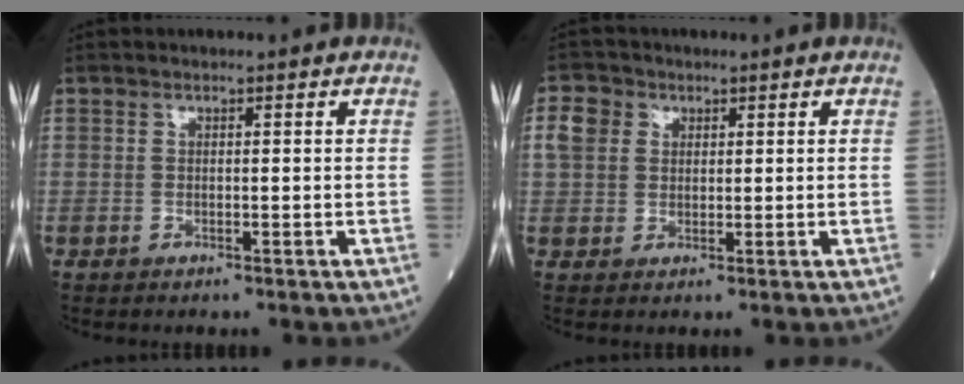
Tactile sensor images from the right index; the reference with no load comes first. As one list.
[{"total": 4.0, "force": [1.3, 3.4, 1.7], "torque": [-0.048, 0.013, 0.026]}]